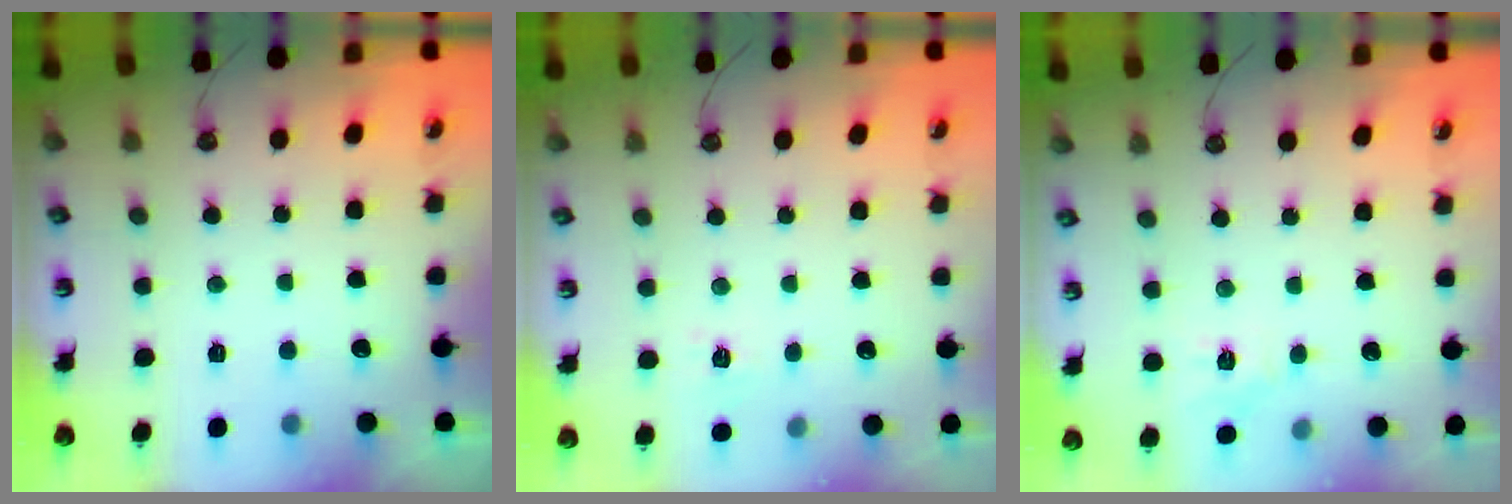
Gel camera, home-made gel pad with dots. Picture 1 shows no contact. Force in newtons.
{"total": 5.3, "press": 5.3, "slide": 0.6}
{"total": 5.6, "press": 5.6, "slide": 0.6}